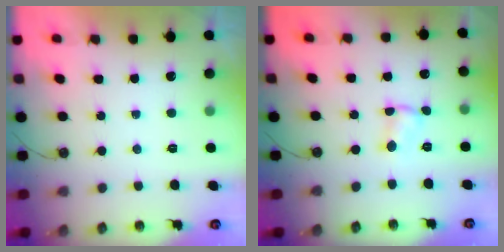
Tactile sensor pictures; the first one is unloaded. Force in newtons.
{"total": 1.5, "press": 1.5, "slide": 0.2}